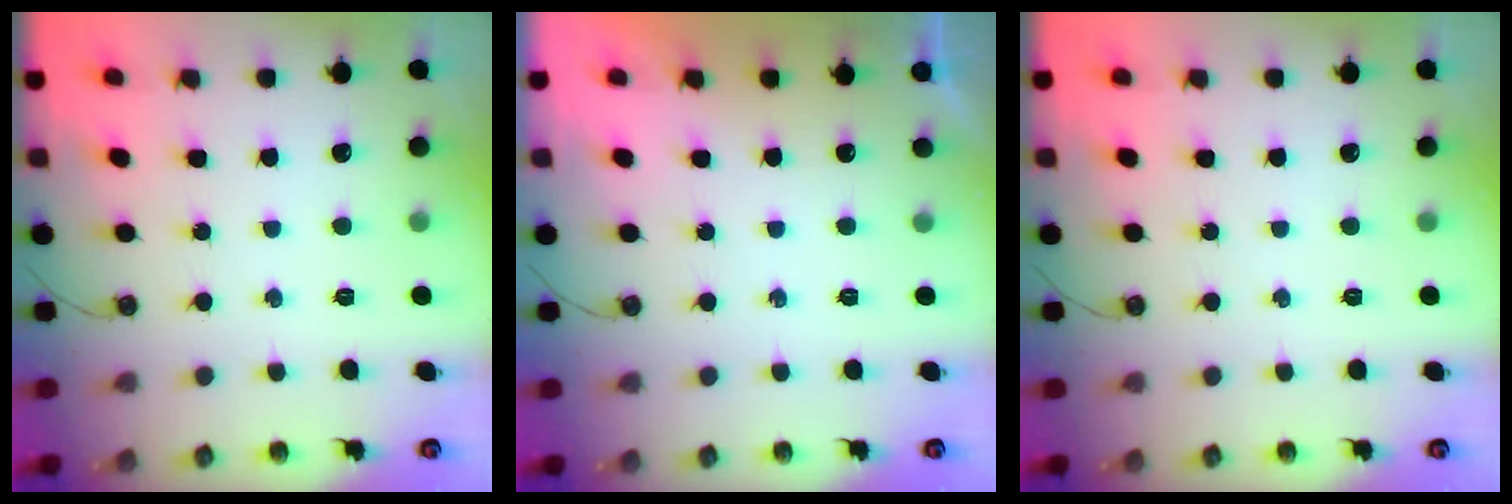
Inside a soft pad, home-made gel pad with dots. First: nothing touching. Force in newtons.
{"total": 0.0}
{"total": 0.0}